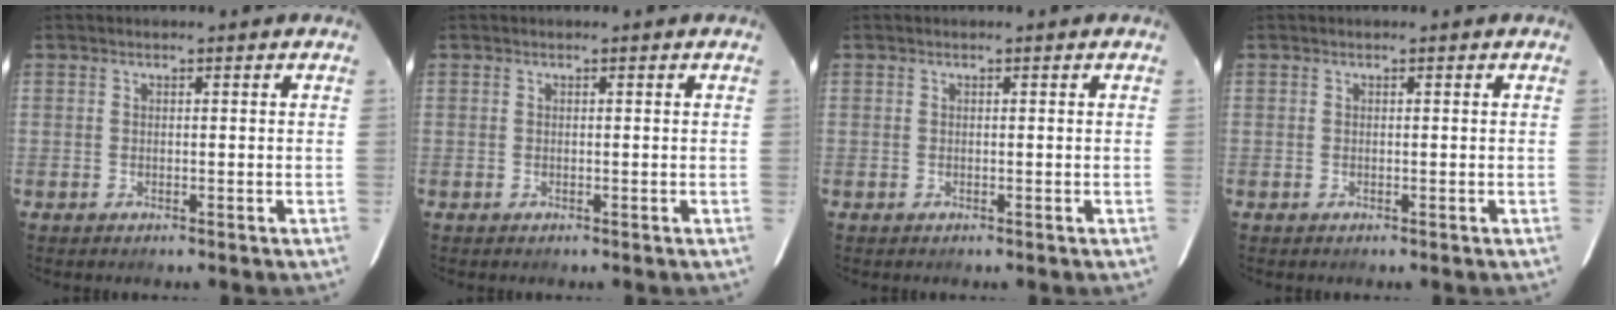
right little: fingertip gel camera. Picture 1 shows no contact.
{"total": 0.0}
{"total": 0.0}
{"total": 0.0}